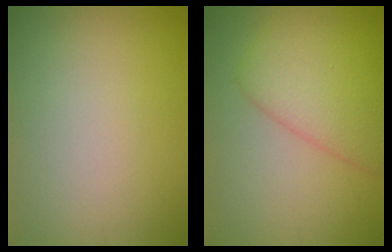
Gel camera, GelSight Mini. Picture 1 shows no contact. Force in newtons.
{"total": 5.8, "press": 5.8, "slide": 0.4}